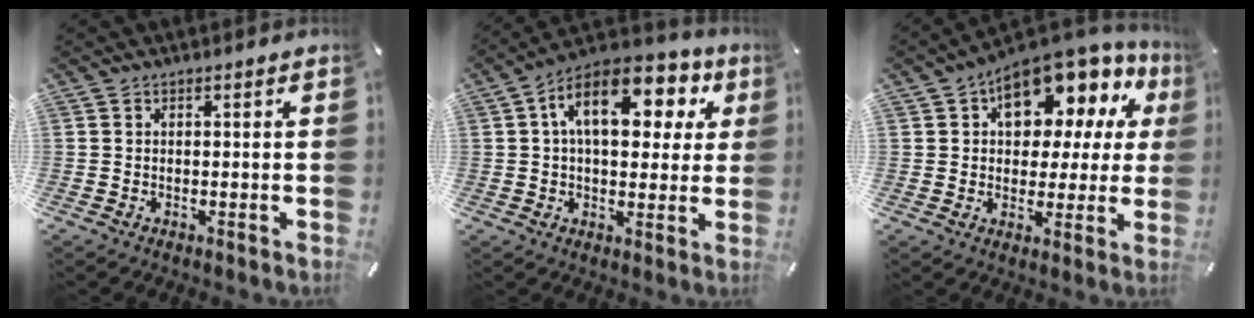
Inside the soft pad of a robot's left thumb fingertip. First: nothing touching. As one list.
[{"total": 15.2, "force": [5.4, 8.8, 11.2], "torque": [-0.179, -0.004, 0.093]}, {"total": 13.4, "force": [7.5, 7.9, 7.8], "torque": [-0.112, -0.063, 0.132]}]